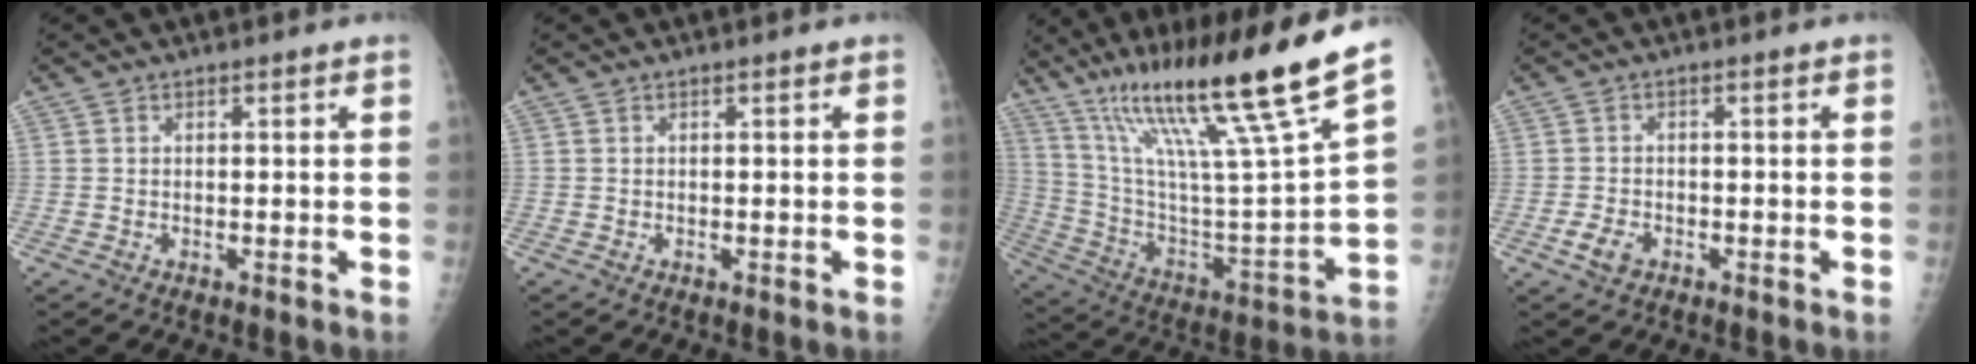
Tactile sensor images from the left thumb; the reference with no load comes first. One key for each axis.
{"total": 0.0}
{"total": 27.4, "fx": 18.5, "fy": 1.2, "fz": 20.2, "tx": -0.323, "ty": -0.064, "tz": 0.325}
{"total": 3.2, "fx": -1.6, "fy": 2.1, "fz": 1.9, "tx": -0.034, "ty": 0.004, "tz": -0.027}